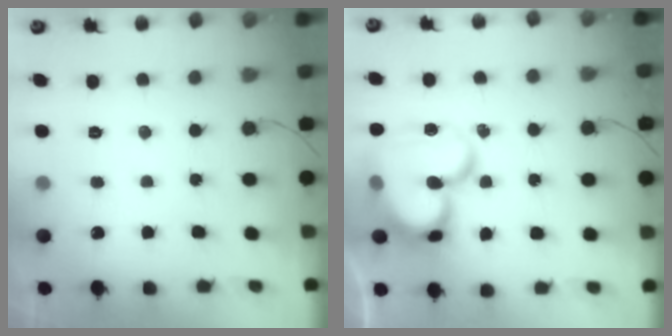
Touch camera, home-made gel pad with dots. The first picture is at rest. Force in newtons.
{"total": 21.8, "press": 21.7, "slide": 2.5}